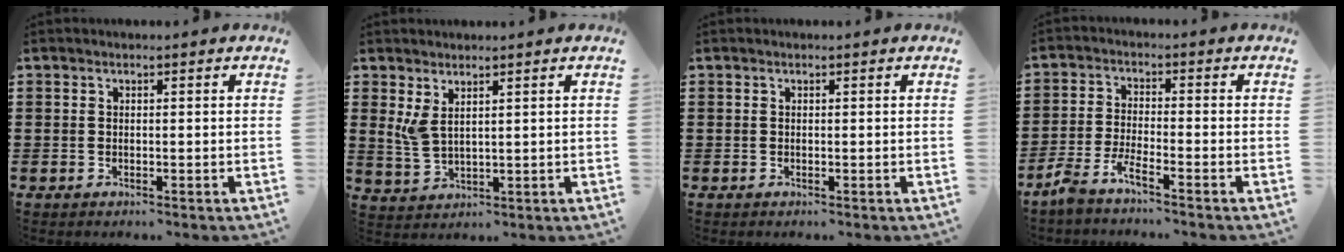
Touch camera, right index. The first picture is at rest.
{"total": 3.6, "force": [2.1, 1.2, 2.6], "torque": [-0.064, -0.002, 0.037]}
{"total": 0.0}
{"total": 4.2, "force": [-3.6, -0.1, 2.3], "torque": [-0.067, -0.015, -0.074]}